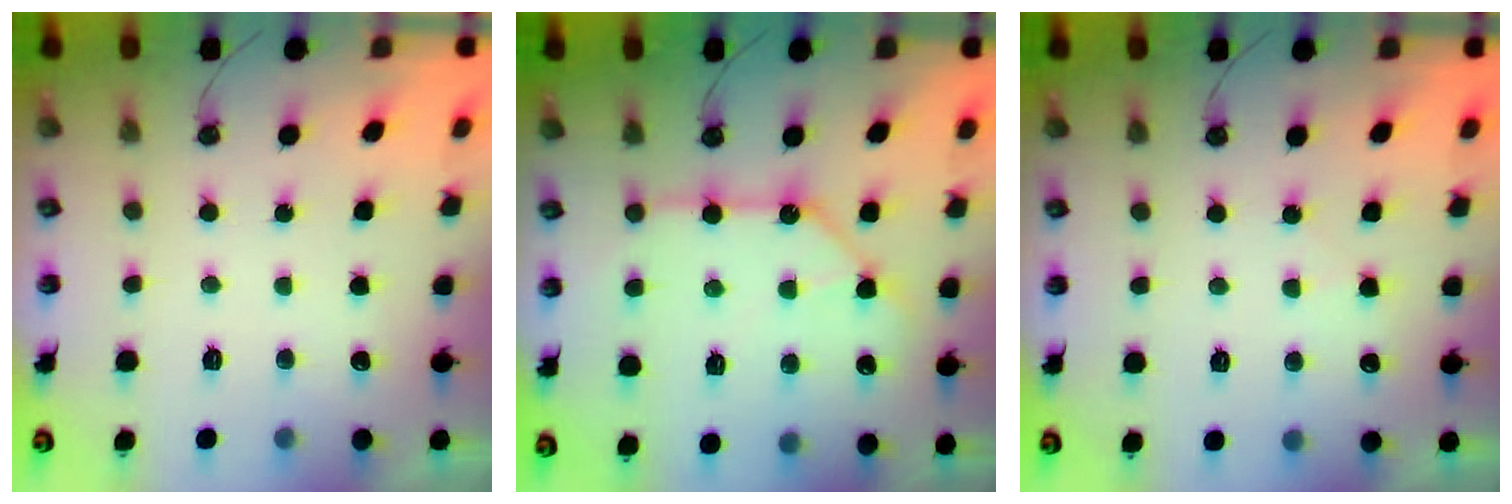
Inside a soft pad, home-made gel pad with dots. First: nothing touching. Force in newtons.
{"total": 9.9, "press": 9.9, "slide": 1.1}
{"total": 3.2, "press": 3.1, "slide": 0.5}